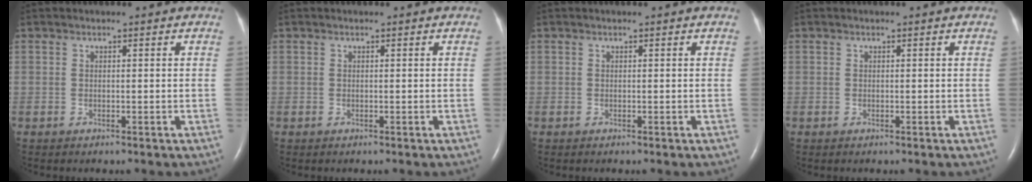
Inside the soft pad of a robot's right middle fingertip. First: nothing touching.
{"total": 0.0}
{"total": 0.0}
{"total": 0.0}